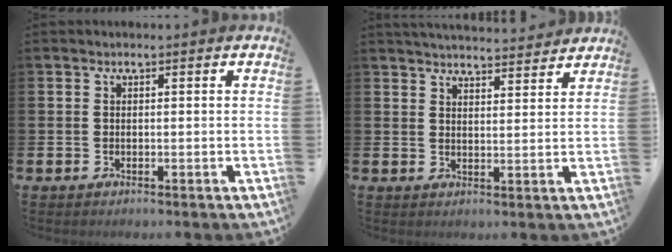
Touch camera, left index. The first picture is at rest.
{"total": 4.4, "force": [4.4, 0.2, 0.2], "torque": [-0.011, -0.028, 0.078]}